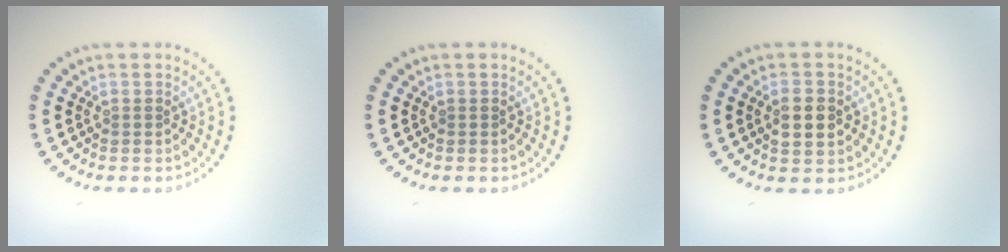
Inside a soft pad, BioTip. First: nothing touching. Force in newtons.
{"total": 0.0}
{"total": 2.3, "press": 2.3, "slide": 0.1}